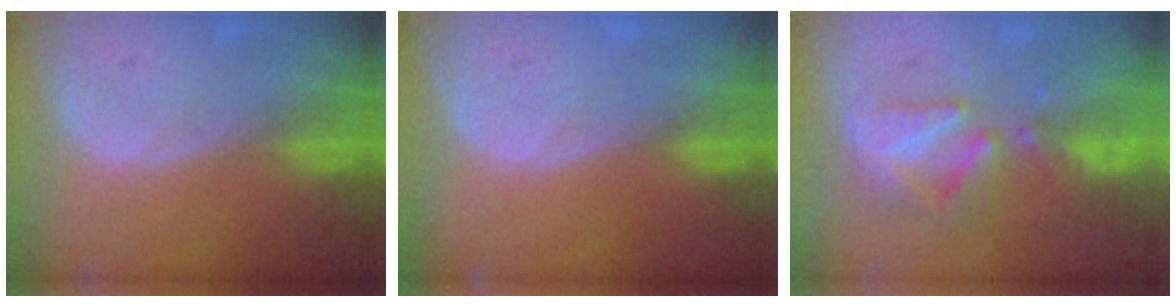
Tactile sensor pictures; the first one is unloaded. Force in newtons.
{"total": 0.0}
{"total": 8.3, "press": 8.0, "slide": 2.2}